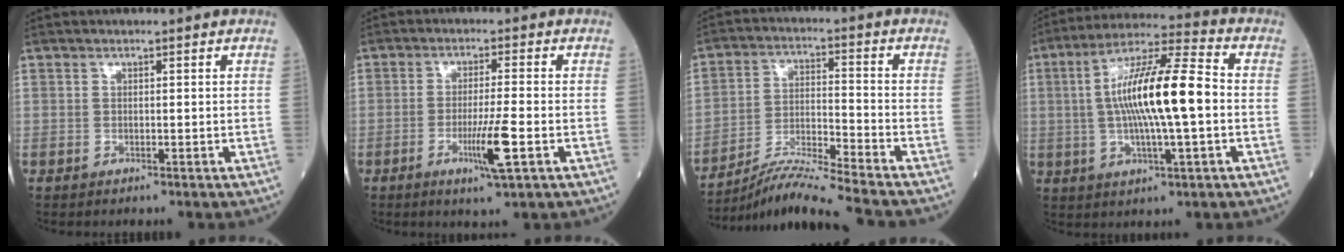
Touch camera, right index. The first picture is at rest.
{"total": 6.3, "force": [-2.3, -0.4, 5.8], "torque": [-0.104, -0.015, -0.041]}
{"total": 12.3, "force": [-11.1, -1.8, 4.9], "torque": [-0.088, -0.009, -0.196]}
{"total": 14.9, "force": [-0.2, 1.8, 14.8], "torque": [-0.269, 0.015, -0.008]}